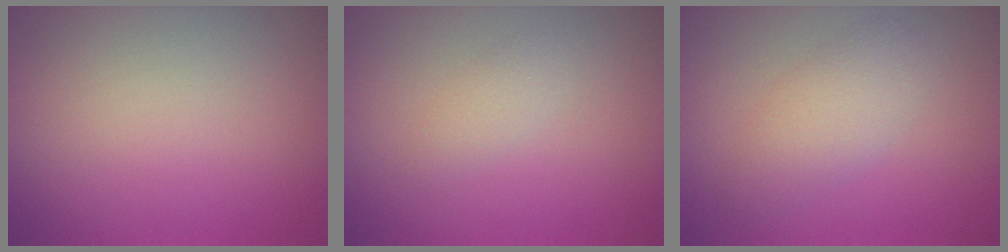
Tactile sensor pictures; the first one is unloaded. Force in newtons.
{"total": 1.1, "press": 1.1, "slide": 0.1}
{"total": 2.7, "press": 2.7, "slide": 0.1}